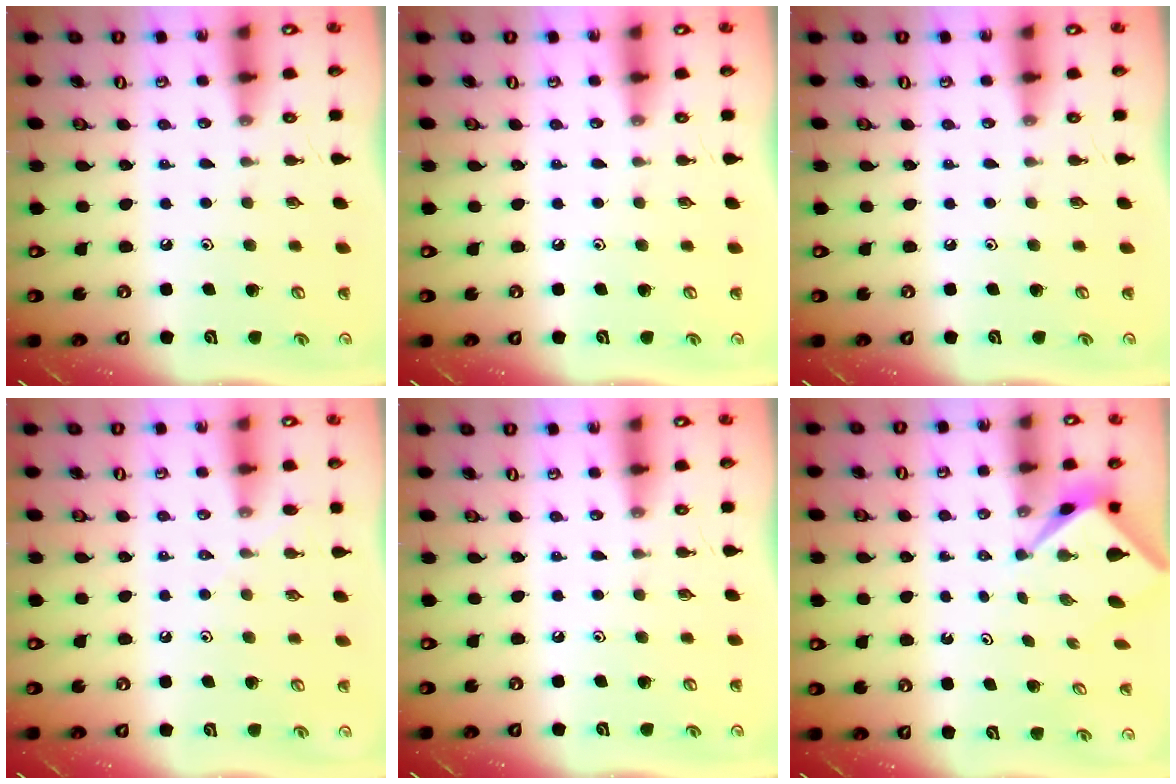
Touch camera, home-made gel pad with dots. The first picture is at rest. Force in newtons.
{"total": 0.0}
{"total": 0.0}
{"total": 3.8, "press": 3.8, "slide": 0.6}
{"total": 0.0}
{"total": 2.0, "press": 2.0, "slide": 0.2}